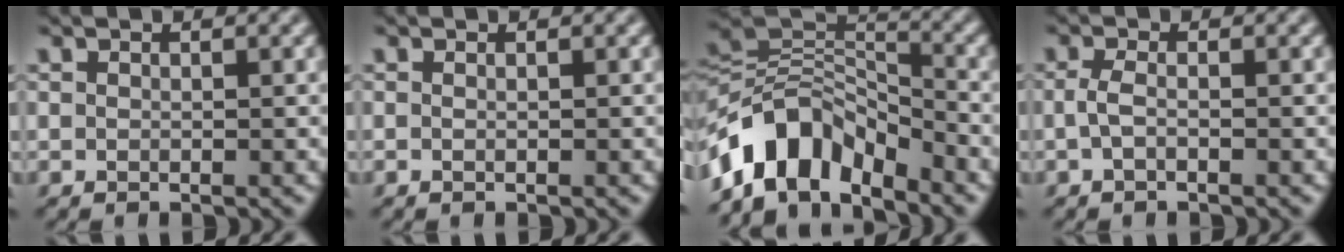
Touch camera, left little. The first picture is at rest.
{"total": 0.0}
{"total": 8.7, "force": [-5.7, 4.4, 4.8], "torque": [-0.071, 0.011, -0.115]}
{"total": 1.6, "force": [-0.6, 0.6, 1.3], "torque": [-0.034, 0.003, -0.015]}